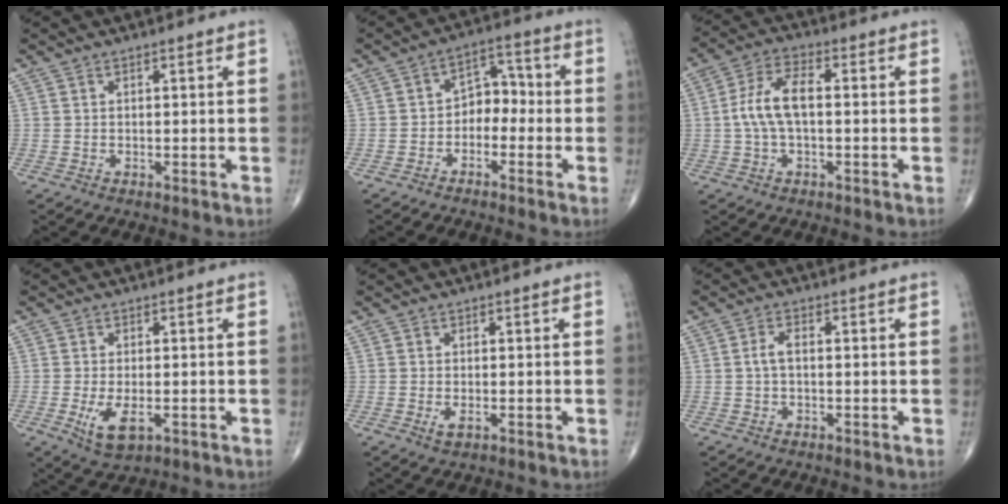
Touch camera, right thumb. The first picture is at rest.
{"total": 6.0, "force": [-1.8, 4.3, 3.7], "torque": [-0.028, 0.038, -0.045]}
{"total": 8.4, "force": [-0.1, 3.9, 7.4], "torque": [-0.159, 0.026, -0.007]}
{"total": 5.8, "force": [-1.6, 2.9, 4.8], "torque": [-0.090, -0.012, -0.021]}
{"total": 1.7, "force": [-0.4, 0.8, 1.4], "torque": [-0.029, -0.004, -0.007]}
{"total": 2.4, "force": [0.0, 1.2, 2.1], "torque": [-0.044, 0.008, -0.003]}